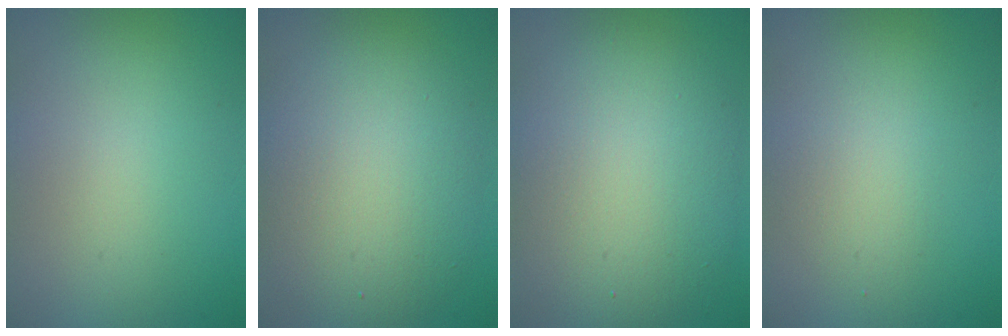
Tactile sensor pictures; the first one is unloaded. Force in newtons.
{"total": 6.6, "press": 6.6, "slide": 0.7}
{"total": 9.4, "press": 9.3, "slide": 0.7}
{"total": 1.6, "press": 1.6, "slide": 0.1}